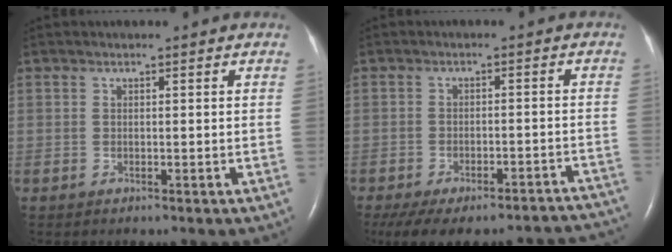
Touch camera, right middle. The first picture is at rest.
{"total": 20.4, "force": [-17.8, 6.1, 7.7], "torque": [-0.110, 0.004, -0.218]}